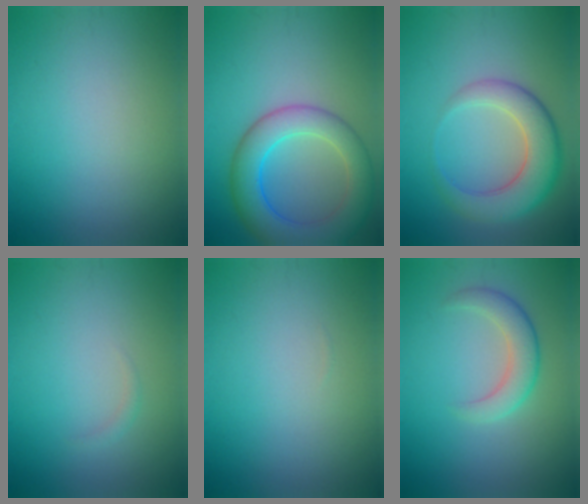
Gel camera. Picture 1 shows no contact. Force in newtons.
{"total": 7.3, "press": 7.3, "slide": 0.3}
{"total": 6.3, "press": 6.2, "slide": 0.2}
{"total": 0.6, "press": 0.6, "slide": 0.0}
{"total": 0.0}
{"total": 3.4, "press": 3.4, "slide": 0.3}